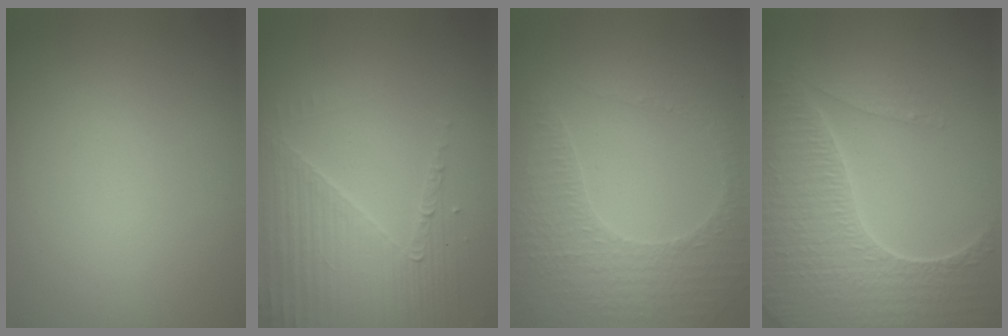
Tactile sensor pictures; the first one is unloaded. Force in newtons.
{"total": 4.4, "press": 3.5, "slide": 2.6}
{"total": 4.6, "press": 3.3, "slide": 3.2}
{"total": 7.7, "press": 5.6, "slide": 5.2}